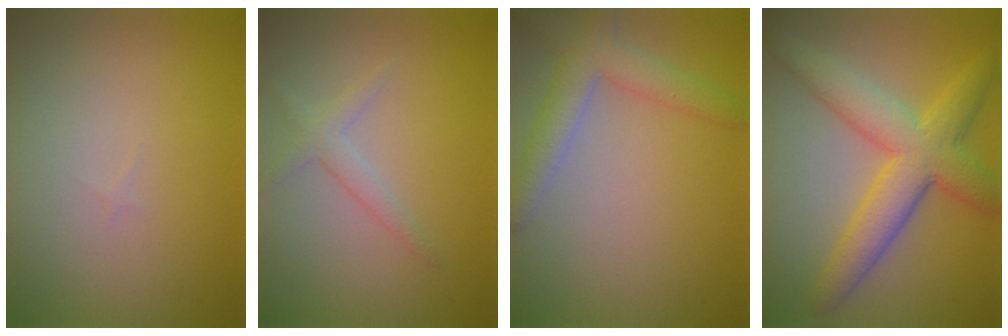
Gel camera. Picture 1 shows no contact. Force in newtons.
{"total": 1.6, "press": 1.6, "slide": 0.1}
{"total": 4.2, "press": 4.2, "slide": 0.2}
{"total": 7.2, "press": 7.2, "slide": 0.1}